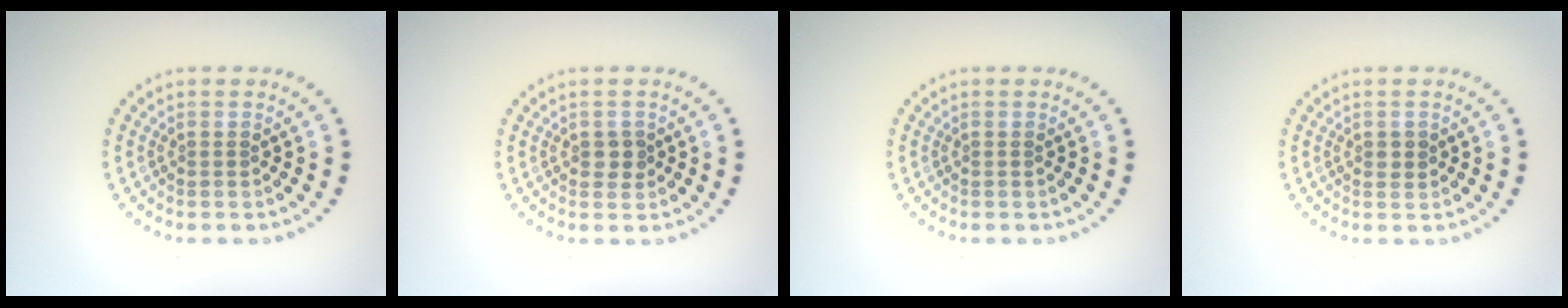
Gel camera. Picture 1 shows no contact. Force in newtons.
{"total": 1.4, "press": 1.4, "slide": 0.2}
{"total": 0.0}
{"total": 1.1, "press": 1.1, "slide": 0.2}